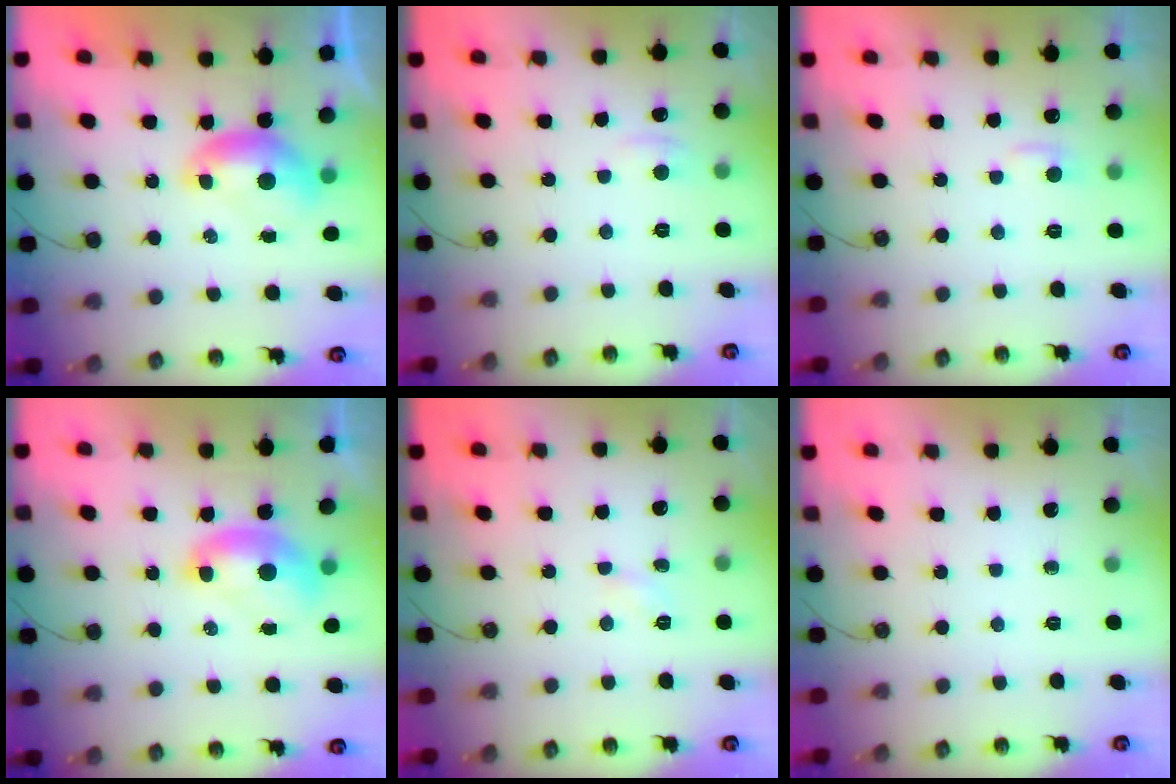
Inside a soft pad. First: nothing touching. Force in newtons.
{"total": 0.9, "press": 0.7, "slide": 0.7}
{"total": 2.8, "press": 2.7, "slide": 0.5}
{"total": 2.2, "press": 2.2, "slide": 0.3}
{"total": 2.4, "press": 2.3, "slide": 0.4}
{"total": 0.0}